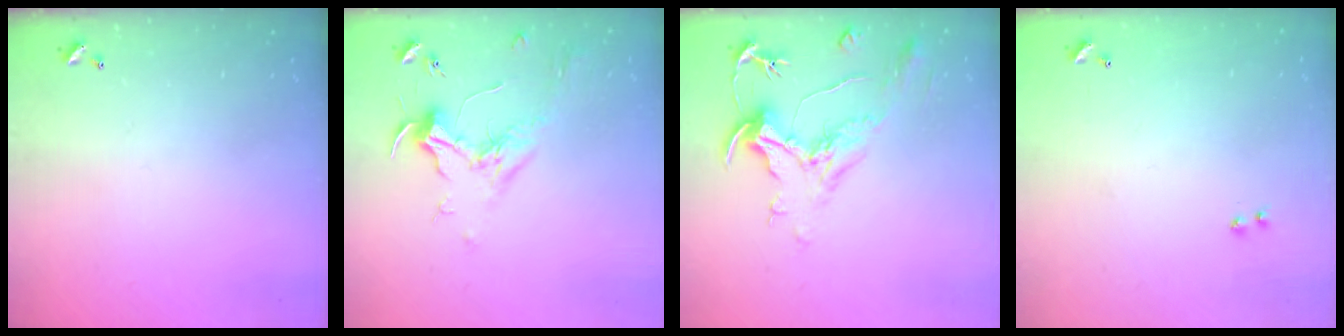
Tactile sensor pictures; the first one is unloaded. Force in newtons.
{"total": 1.8, "press": 1.7, "slide": 0.6}
{"total": 2.2, "press": 1.7, "slide": 1.3}
{"total": 8.9, "press": 8.9, "slide": 0.4}